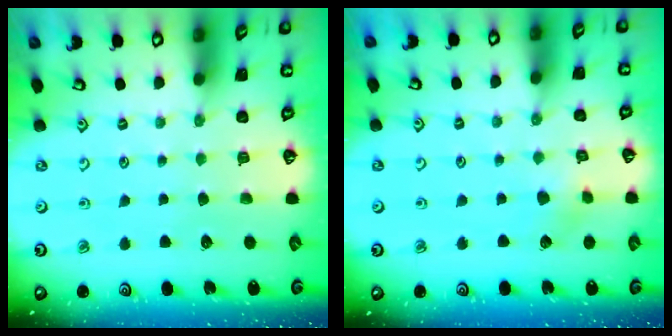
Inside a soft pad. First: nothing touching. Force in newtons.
{"total": 3.3, "press": 3.3, "slide": 0.5}